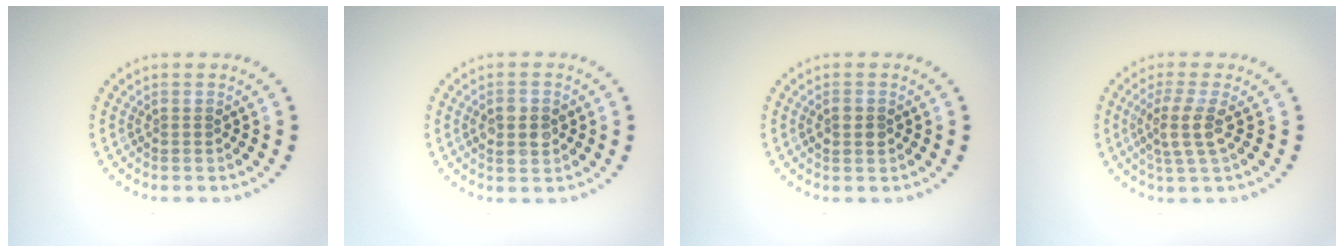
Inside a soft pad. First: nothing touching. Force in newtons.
{"total": 2.8, "press": 2.8, "slide": 0.2}
{"total": 1.4, "press": 1.3, "slide": 0.1}
{"total": 2.9, "press": 2.4, "slide": 1.7}